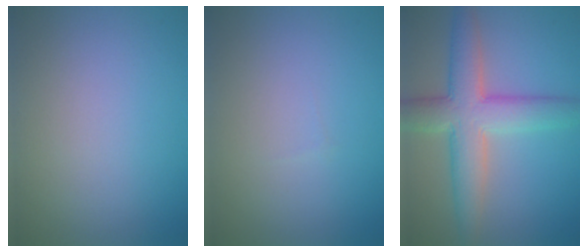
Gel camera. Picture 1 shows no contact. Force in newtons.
{"total": 0.0}
{"total": 7.3, "press": 7.3, "slide": 0.2}